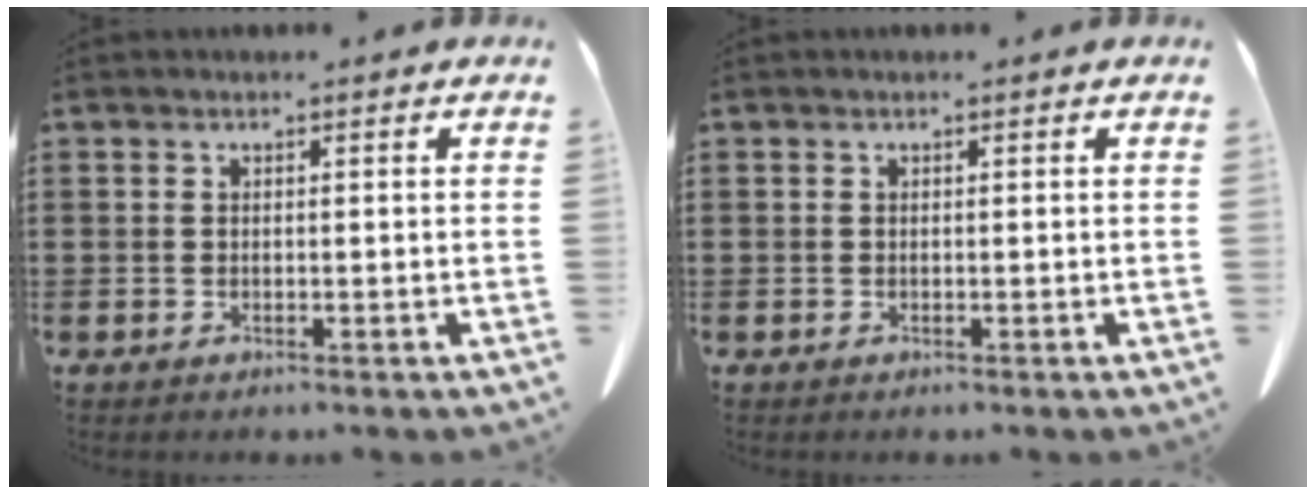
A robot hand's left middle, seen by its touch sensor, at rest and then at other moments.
{"total": 0.0}